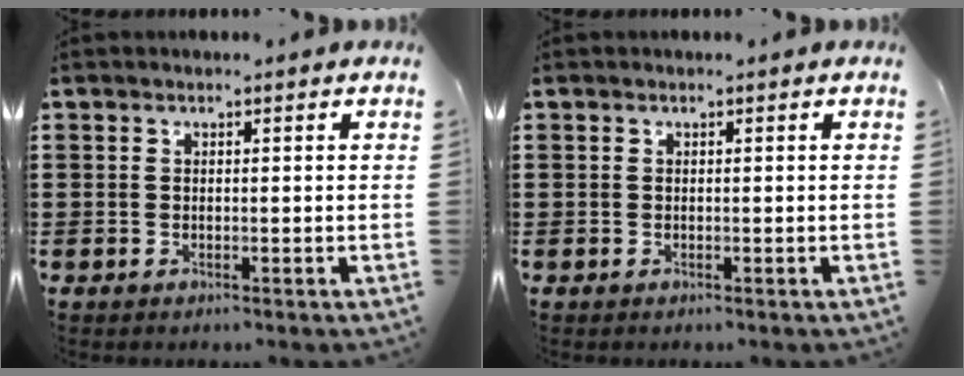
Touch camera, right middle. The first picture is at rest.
{"total": 0.0}